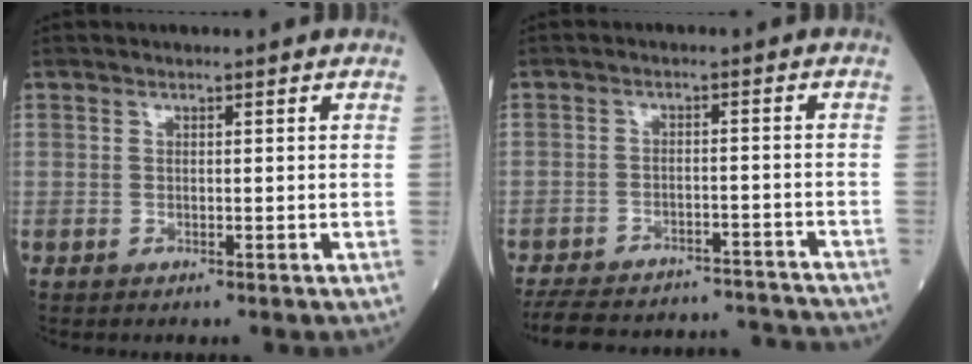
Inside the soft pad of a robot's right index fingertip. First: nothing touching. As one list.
[{"total": 19.8, "force": [-18.5, 4.6, 5.3], "torque": [-0.117, 0.001, -0.243]}]